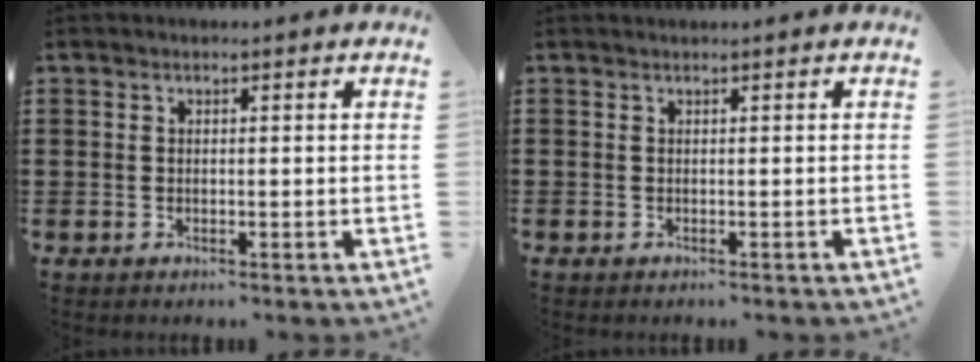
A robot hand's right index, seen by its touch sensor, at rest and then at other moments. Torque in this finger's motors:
{"motor_torque": [0.01, 0.02, -0.03, -0.02]}